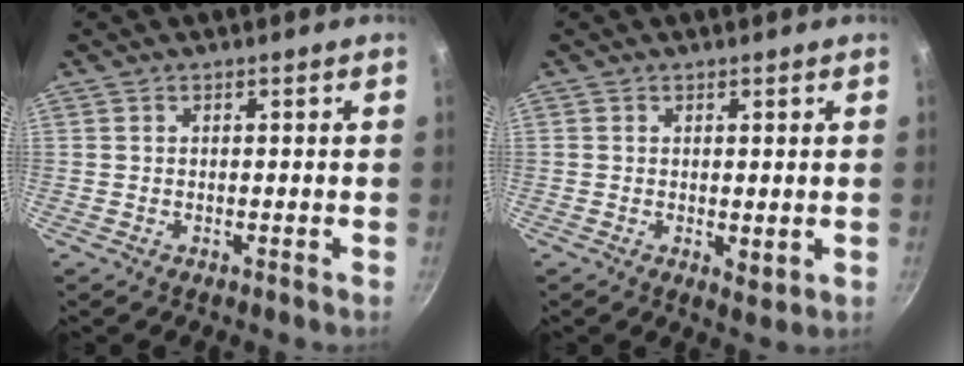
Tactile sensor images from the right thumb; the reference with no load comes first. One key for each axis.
{"total": 2.6, "fx": 0.2, "fy": 1.3, "fz": 2.2, "tx": -0.033, "ty": -0.010, "tz": 0.004}